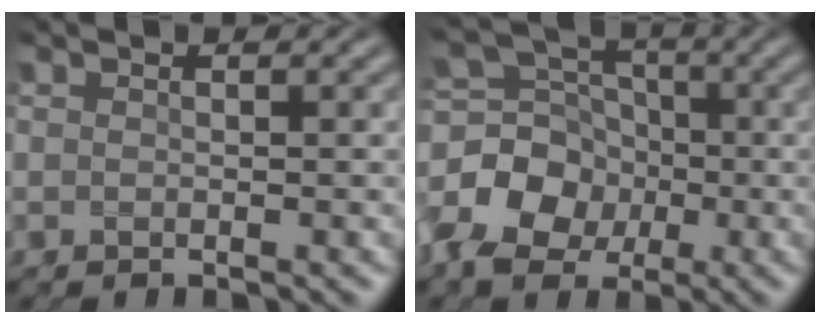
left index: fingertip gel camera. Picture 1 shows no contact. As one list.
[{"total": 6.7, "force": [-2.3, 5.0, 3.8], "torque": [-0.076, 0.007, -0.049]}]